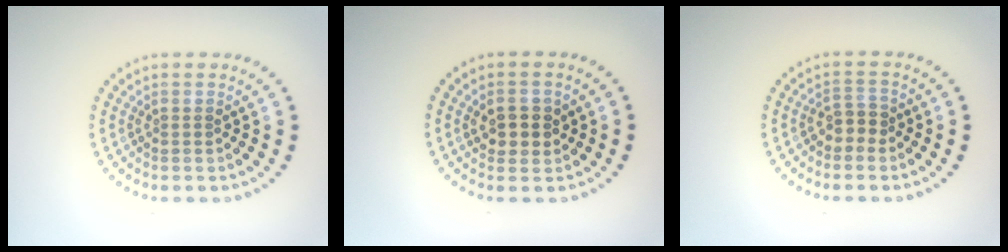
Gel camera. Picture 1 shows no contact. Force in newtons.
{"total": 2.5, "press": 2.5, "slide": 0.5}
{"total": 1.8, "press": 1.6, "slide": 0.9}